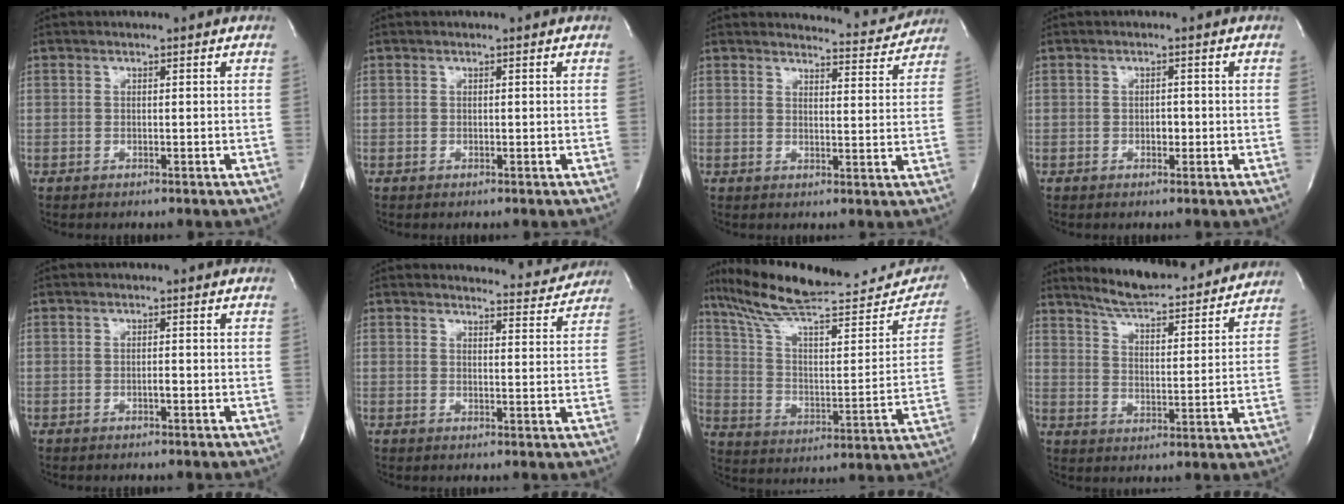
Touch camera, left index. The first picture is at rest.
{"total": 0.7, "force": [-0.7, 0.0, 0.0], "torque": [0.000, -0.005, -0.012]}
{"total": 5.8, "force": [5.7, 0.3, -0.7], "torque": [0.010, -0.025, 0.061]}
{"total": 1.6, "force": [-1.2, 0.7, 0.8], "torque": [-0.011, -0.003, -0.018]}
{"total": 1.2, "force": [-1.1, 0.0, 0.4], "torque": [-0.005, -0.004, -0.019]}
{"total": 5.2, "force": [5.1, 0.3, -0.8], "torque": [0.010, -0.021, 0.052]}
{"total": 26.9, "force": [23.1, 5.3, 12.8], "torque": [-0.199, -0.023, 0.325]}
{"total": 18.7, "force": [17.2, 2.7, 6.7], "torque": [-0.094, -0.020, 0.233]}